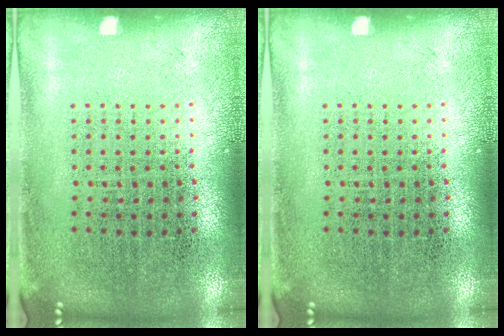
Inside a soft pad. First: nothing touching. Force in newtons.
{"total": 0.0}